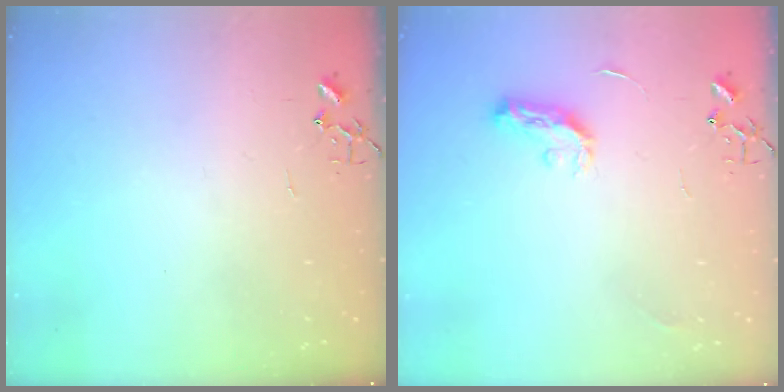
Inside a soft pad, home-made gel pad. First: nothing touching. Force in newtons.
{"total": 6.7, "press": 6.7, "slide": 0.5}